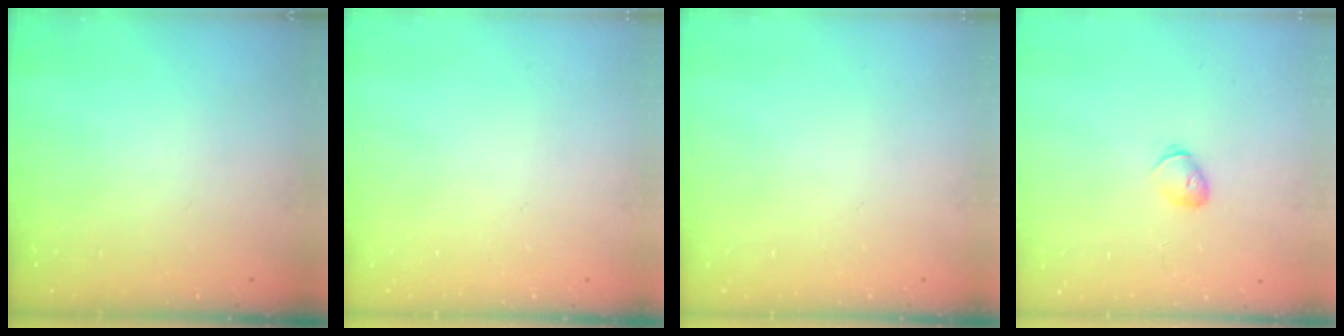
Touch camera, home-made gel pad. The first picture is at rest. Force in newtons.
{"total": 0.0}
{"total": 0.0}
{"total": 5.0, "press": 4.9, "slide": 1.2}